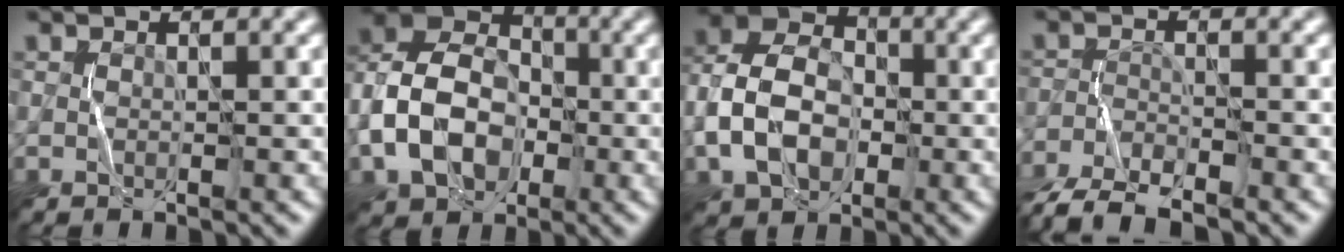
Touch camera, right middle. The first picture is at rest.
{"total": 8.9, "force": [-2.5, 6.5, 5.4], "torque": [-0.112, 0.003, -0.057]}
{"total": 7.8, "force": [-1.9, 5.7, 5.0], "torque": [-0.106, 0.008, -0.049]}
{"total": 5.3, "force": [-4.8, 0.9, 2.1], "torque": [-0.036, -0.015, -0.100]}